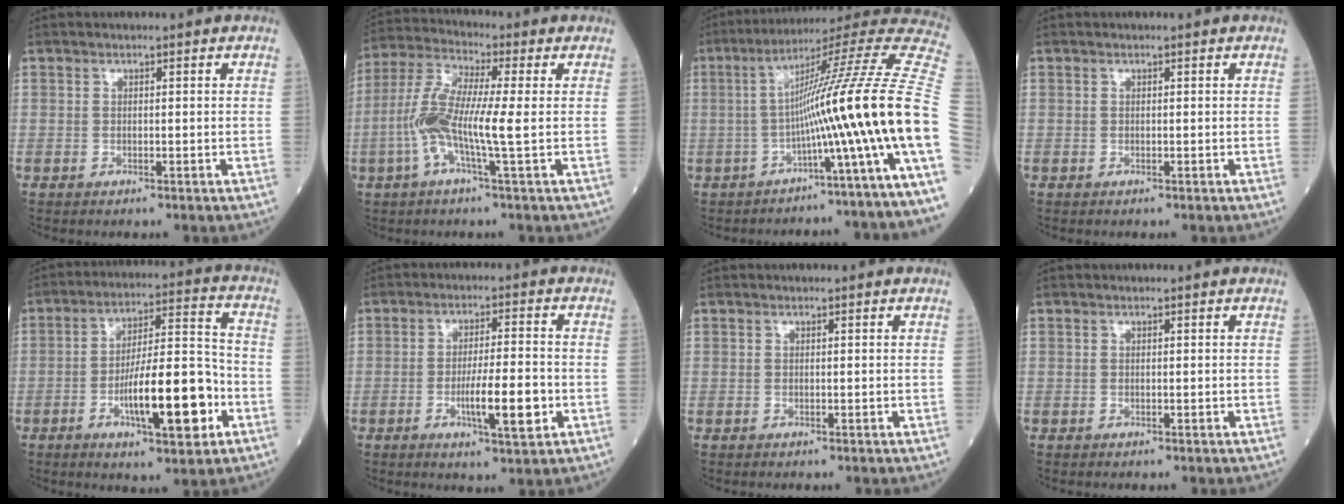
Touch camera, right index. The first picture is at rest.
{"total": 10.2, "force": [-1.3, 0.4, 10.1], "torque": [-0.213, 0.013, -0.039]}
{"total": 17.3, "force": [-4.1, -2.0, 16.7], "torque": [-0.224, 0.026, -0.076]}
{"total": 0.0}
{"total": 14.6, "force": [-5.0, 3.2, 13.3], "torque": [-0.215, 0.009, -0.075]}
{"total": 8.0, "force": [-2.3, 0.9, 7.6], "torque": [-0.124, -0.006, -0.037]}
{"total": 0.0}
{"total": 0.0}